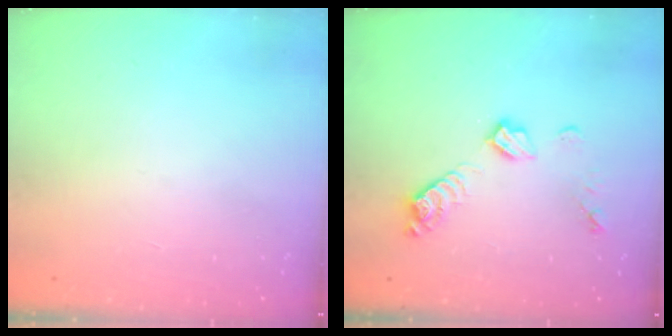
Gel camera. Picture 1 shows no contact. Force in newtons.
{"total": 9.4, "press": 9.4, "slide": 0.3}